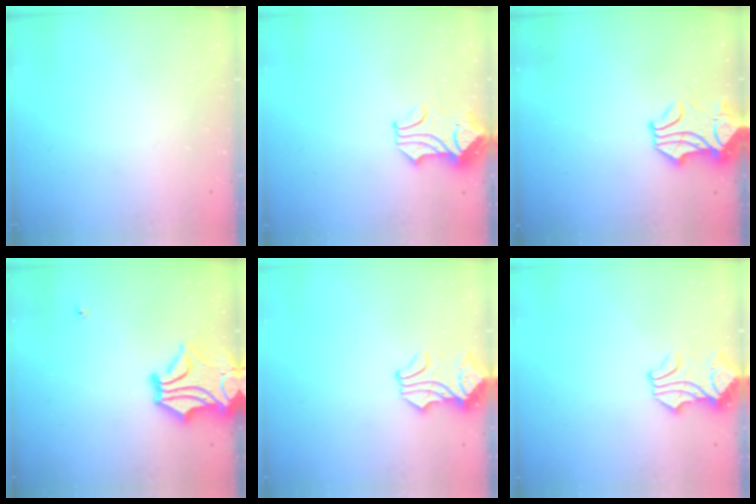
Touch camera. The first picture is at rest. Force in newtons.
{"total": 2.0, "press": 1.7, "slide": 1.0}
{"total": 2.1, "press": 1.8, "slide": 1.1}
{"total": 5.4, "press": 5.1, "slide": 1.9}
{"total": 1.0, "press": 0.8, "slide": 0.6}
{"total": 1.6, "press": 1.4, "slide": 0.8}